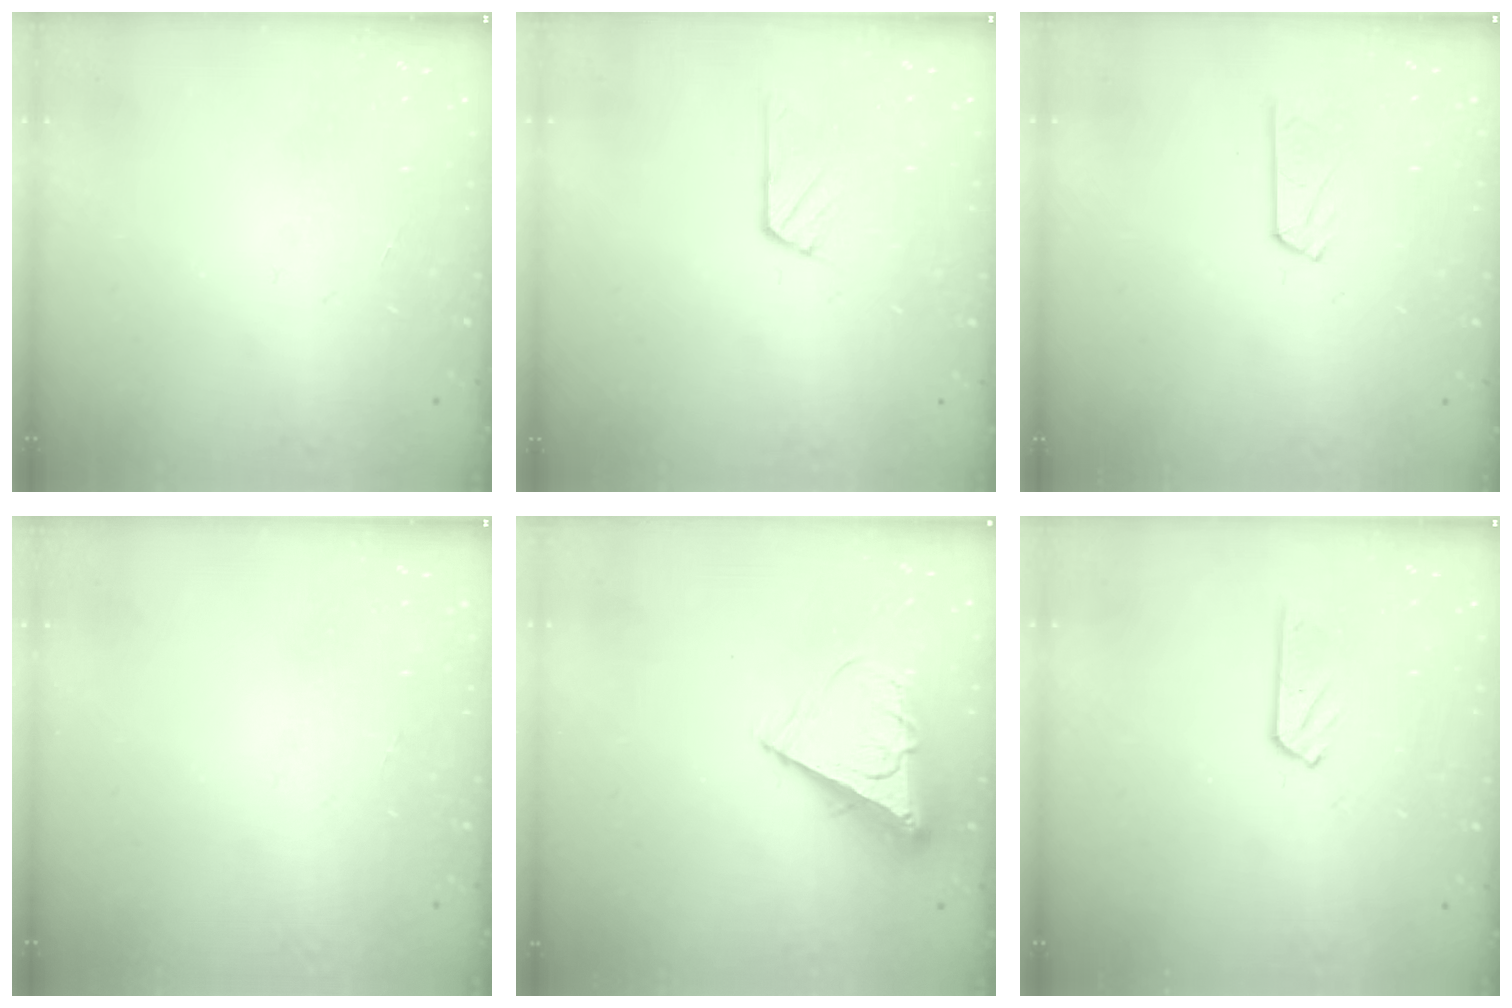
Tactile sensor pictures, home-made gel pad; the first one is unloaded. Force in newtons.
{"total": 2.9, "press": 2.8, "slide": 0.4}
{"total": 5.4, "press": 5.4, "slide": 0.3}
{"total": 0.0}
{"total": 9.4, "press": 9.4, "slide": 0.6}
{"total": 4.6, "press": 4.5, "slide": 0.5}